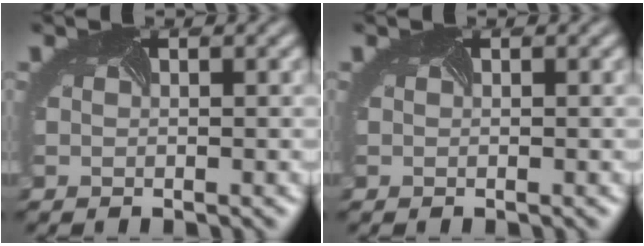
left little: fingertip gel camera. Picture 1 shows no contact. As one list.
[{"total": 0.0}]